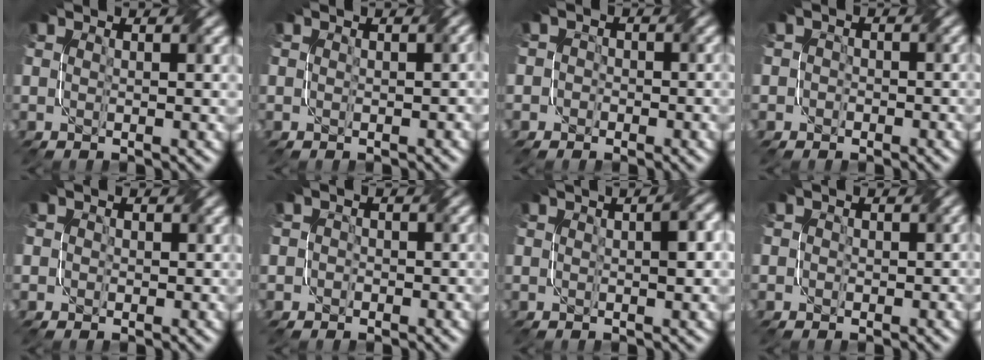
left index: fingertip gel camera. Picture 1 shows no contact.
{"total": 1.1, "force": [0.1, 1.0, 0.5], "torque": [-0.006, -0.002, 0.001]}
{"total": 3.3, "force": [-0.4, 3.1, 0.8], "torque": [0.005, 0.015, -0.038]}
{"total": 2.4, "force": [-0.4, 2.3, 0.5], "torque": [0.008, 0.007, -0.023]}
{"total": 1.8, "force": [0.4, 1.7, 0.5], "torque": [0.003, 0.005, -0.006]}
{"total": 2.4, "force": [-0.4, 2.3, 0.5], "torque": [0.009, 0.008, -0.023]}
{"total": 1.9, "force": [0.0, 0.5, 1.8], "torque": [-0.024, 0.006, 0.001]}
{"total": 2.2, "force": [0.0, 2.1, 0.7], "torque": [0.004, 0.005, -0.017]}